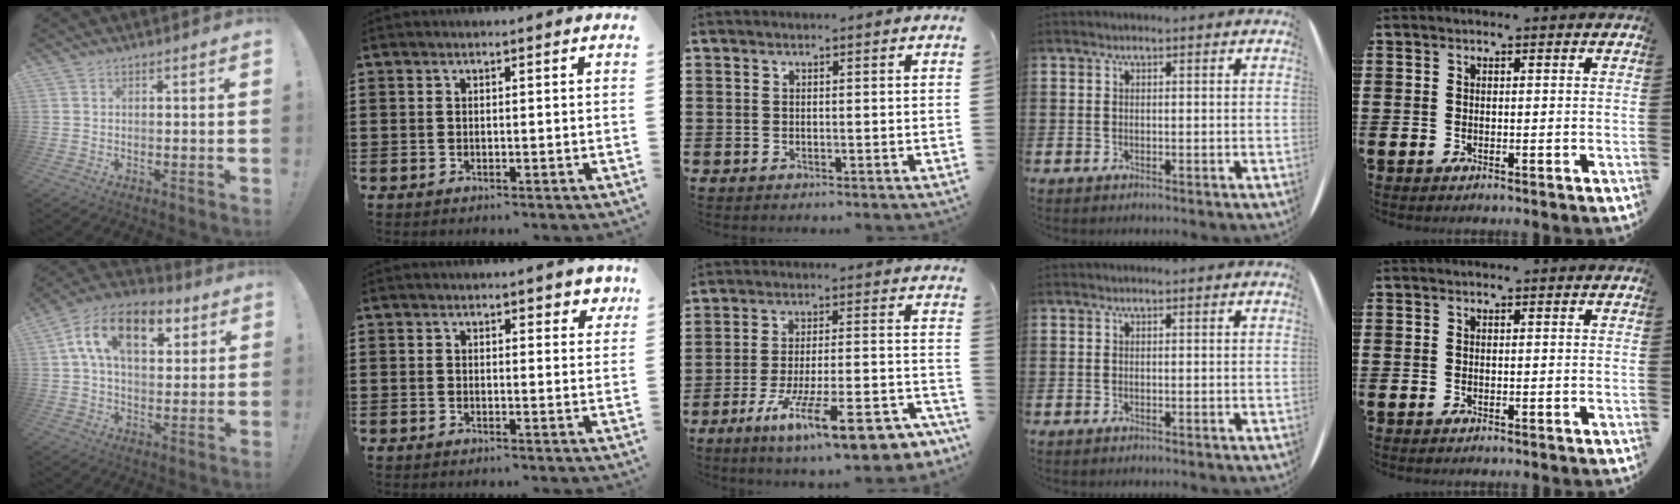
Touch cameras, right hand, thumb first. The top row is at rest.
{"thumb": {"total": 16.7, "force": [6.4, 9.7, 12.0], "torque": [-0.199, -0.013, 0.109]}, "index": {"total": 1.9, "force": [1.5, 0.8, 0.9], "torque": [-0.005, 0.002, 0.024]}, "middle": {"total": 14.3, "force": [-10.0, 2.3, 10.0], "torque": [-0.159, 0.032, -0.173]}}